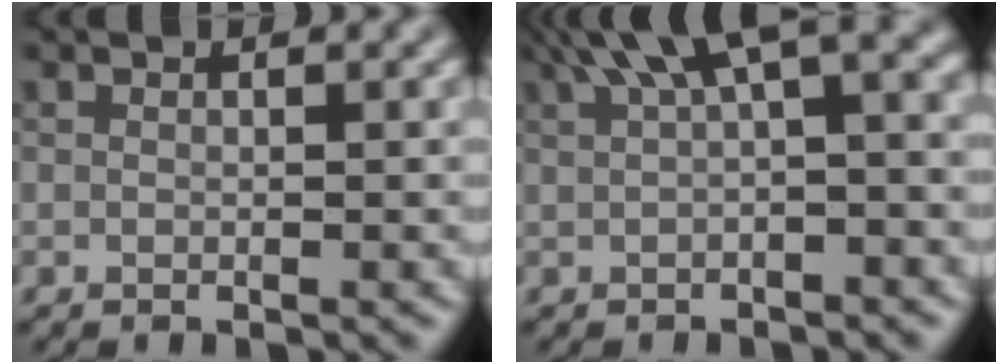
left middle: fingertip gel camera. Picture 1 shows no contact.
{"total": 6.7, "force": [3.1, 1.8, 5.6], "torque": [-0.082, 0.024, 0.048]}